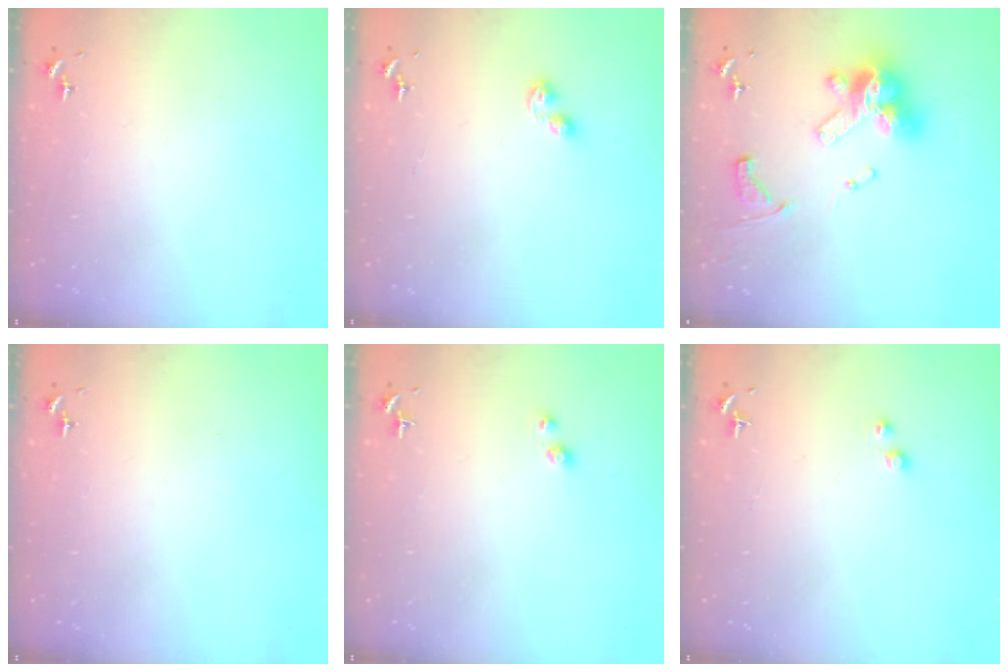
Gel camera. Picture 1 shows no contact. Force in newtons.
{"total": 3.5, "press": 3.5, "slide": 0.5}
{"total": 18.2, "press": 18.0, "slide": 2.1}
{"total": 0.0}
{"total": 2.9, "press": 2.9, "slide": 0.2}
{"total": 1.0, "press": 1.0, "slide": 0.1}